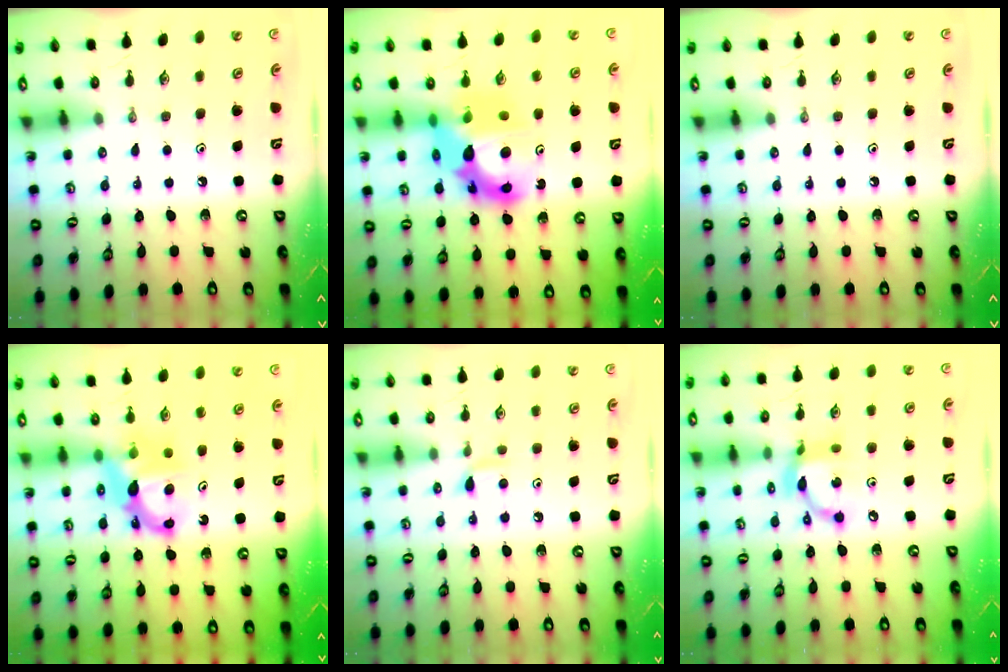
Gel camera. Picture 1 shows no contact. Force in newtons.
{"total": 14.9, "press": 14.8, "slide": 1.5}
{"total": 0.0}
{"total": 7.8, "press": 7.8, "slide": 0.4}
{"total": 5.6, "press": 5.6, "slide": 0.7}
{"total": 11.7, "press": 11.6, "slide": 0.6}